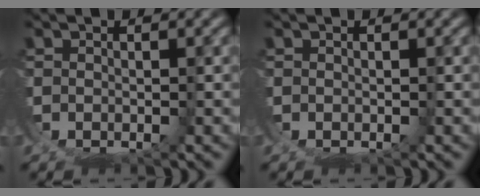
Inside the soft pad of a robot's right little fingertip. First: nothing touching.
{"total": 0.0}